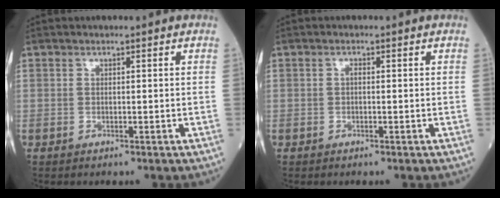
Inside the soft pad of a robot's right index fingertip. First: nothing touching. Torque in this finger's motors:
{"motor_torque": [0.32, -0.04, 0.09, 0.01]}